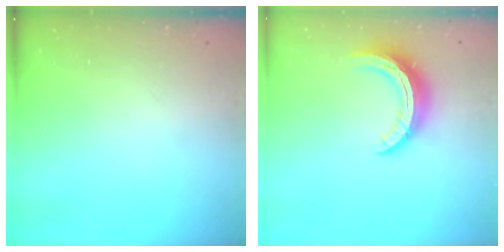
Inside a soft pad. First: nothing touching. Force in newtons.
{"total": 11.2, "press": 11.2, "slide": 0.7}